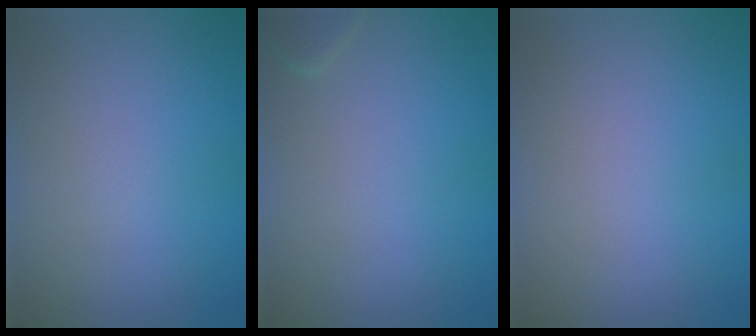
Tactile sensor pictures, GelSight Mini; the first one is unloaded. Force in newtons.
{"total": 0.8, "press": 0.8, "slide": 0.1}
{"total": 0.0}